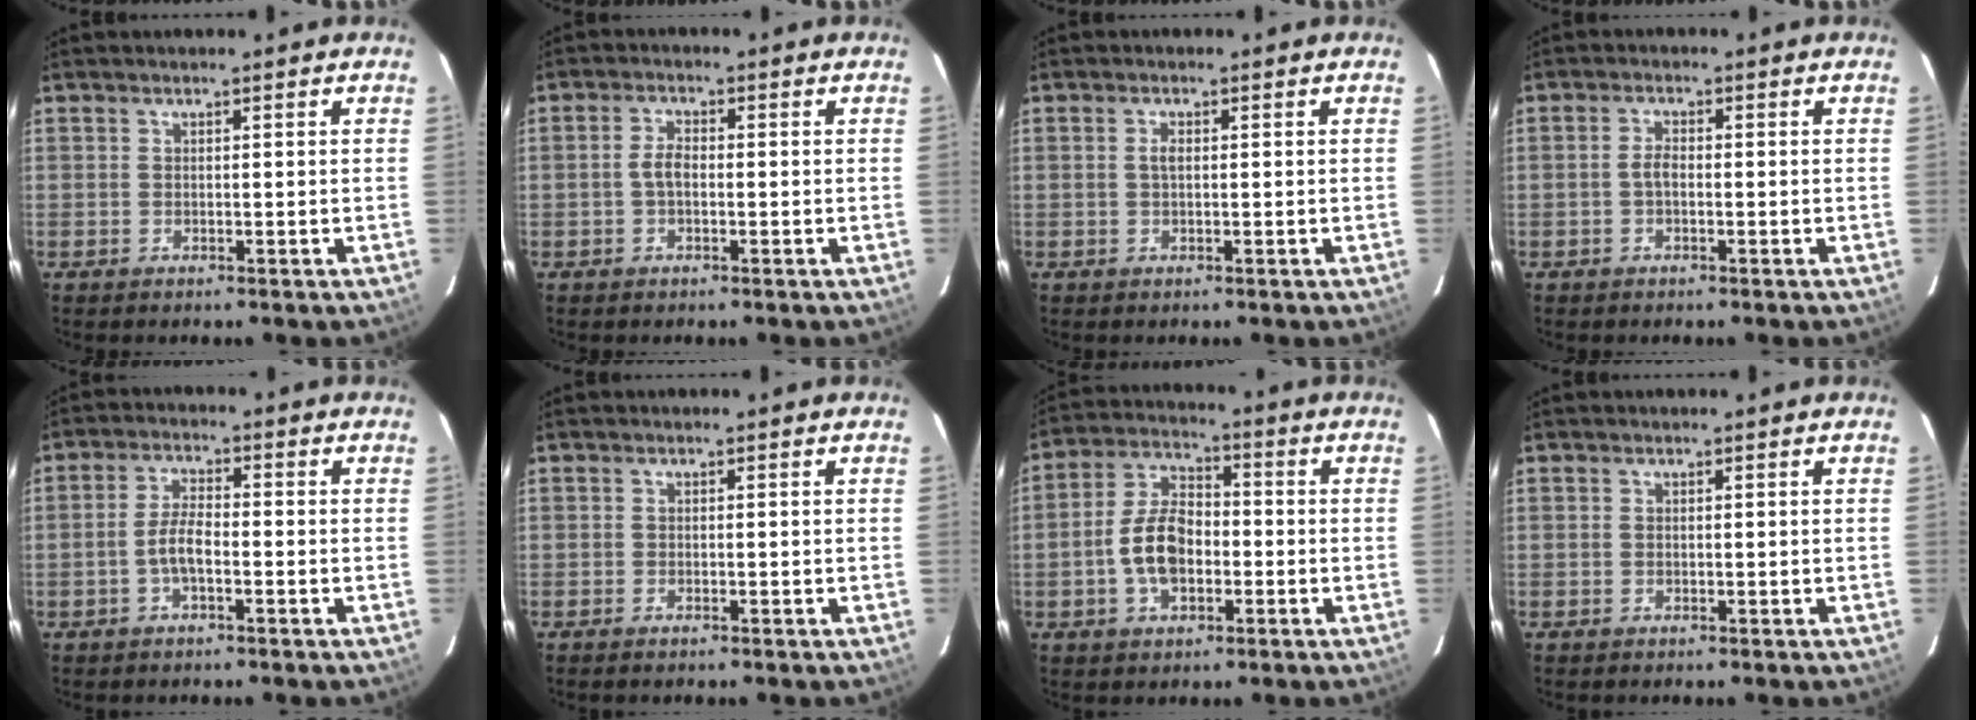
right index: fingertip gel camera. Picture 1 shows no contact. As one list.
[{"total": 2.9, "force": [-0.5, 1.4, 2.4], "torque": [-0.051, 0.007, -0.009]}, {"total": 1.2, "force": [0.1, 0.4, 1.1], "torque": [-0.023, 0.003, 0.000]}, {"total": 1.9, "force": [-0.5, 0.9, 1.6], "torque": [-0.035, 0.007, -0.010]}, {"total": 4.3, "force": [-1.7, 1.3, 3.7], "torque": [-0.080, 0.008, -0.031]}, {"total": 0.5, "force": [-0.5, 0.0, 0.2], "torque": [-0.007, -0.001, -0.010]}, {"total": 9.4, "force": [-2.3, 5.5, 7.3], "torque": [-0.147, 0.019, -0.037]}, {"total": 0.0}]